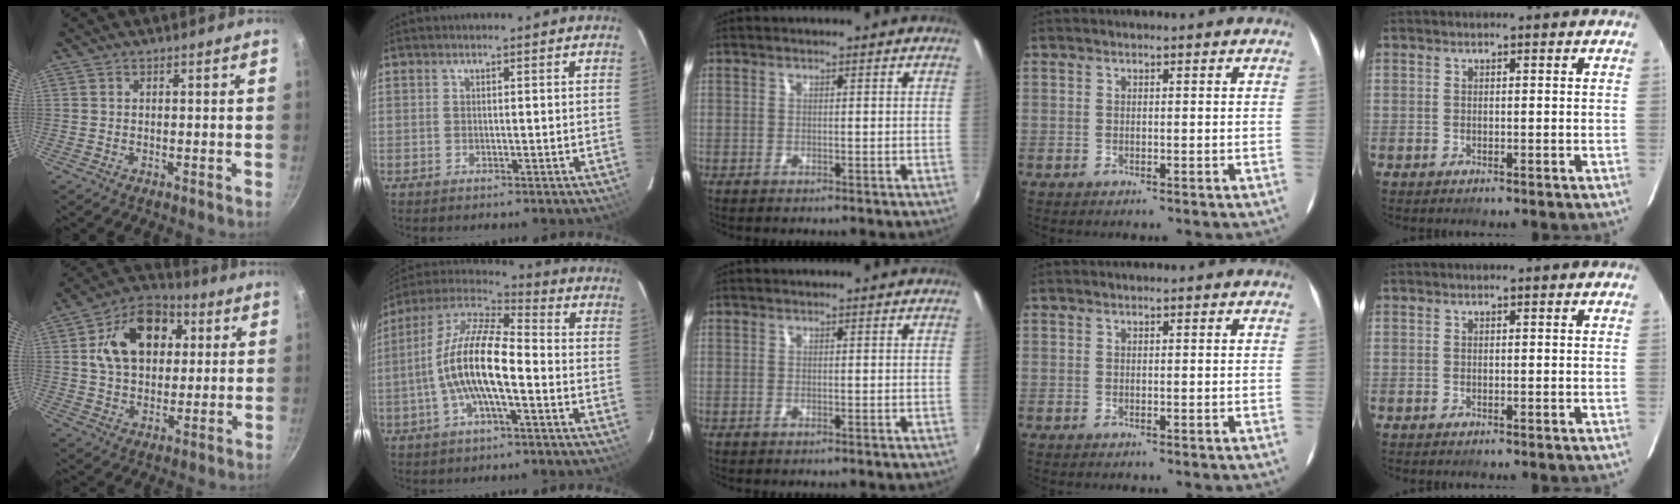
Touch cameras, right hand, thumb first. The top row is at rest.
{"thumb": {"total": 16.5, "force": [4.2, 11.7, 10.8], "torque": [-0.144, 0.011, 0.057]}, "index": {"total": 14.3, "force": [-3.2, 4.0, 13.3], "torque": [-0.259, 0.003, -0.065]}}